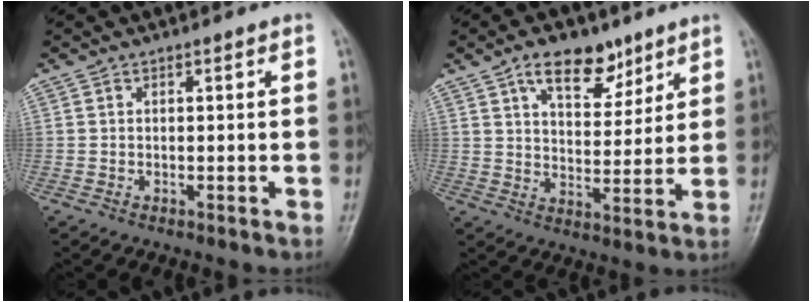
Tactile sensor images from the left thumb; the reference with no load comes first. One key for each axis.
{"total": 10.5, "fx": 6.5, "fy": 5.6, "fz": 6.0, "tx": -0.061, "ty": -0.037, "tz": 0.109}